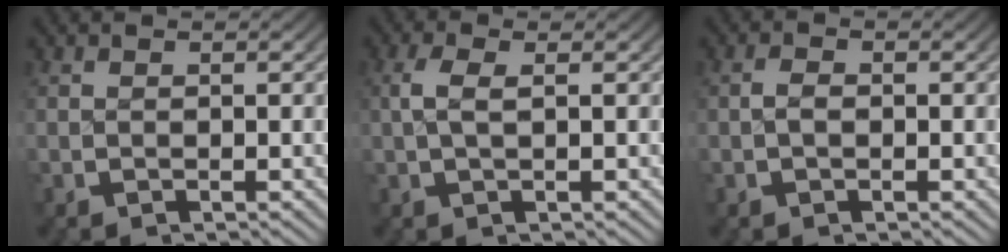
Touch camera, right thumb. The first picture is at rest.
{"total": 2.0, "force": [0.5, 0.7, 1.8], "torque": [-0.043, 0.003, 0.011]}
{"total": 1.1, "force": [-0.3, 0.7, 0.8], "torque": [-0.018, -0.004, -0.004]}